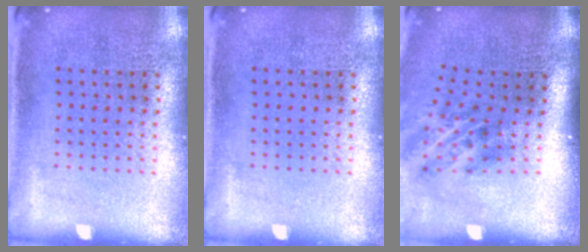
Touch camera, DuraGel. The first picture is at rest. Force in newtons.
{"total": 0.0}
{"total": 2.0, "press": 1.3, "slide": 1.5}